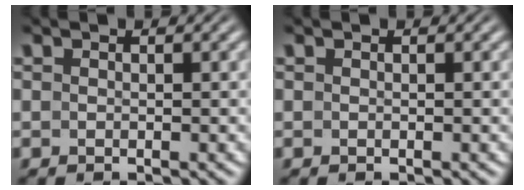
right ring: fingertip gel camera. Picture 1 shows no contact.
{"total": 0.0}